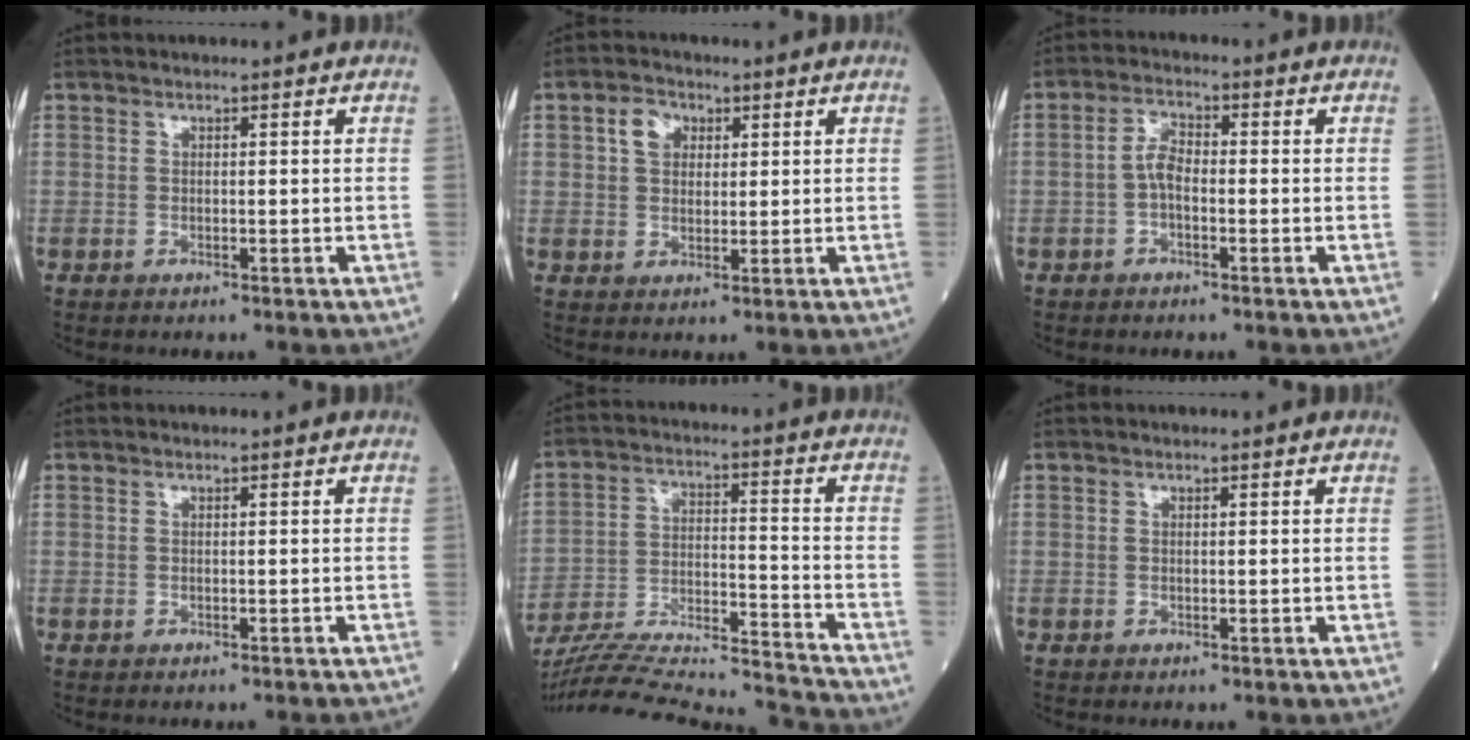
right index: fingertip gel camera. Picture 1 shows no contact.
{"total": 4.0, "force": [1.6, 2.9, 2.3], "torque": [-0.044, 0.011, 0.031]}
{"total": 3.3, "force": [-0.7, 1.4, 2.9], "torque": [-0.054, 0.009, -0.017]}
{"total": 1.0, "force": [-0.9, -0.2, 0.5], "torque": [-0.004, 0.004, -0.012]}
{"total": 24.2, "force": [-22.9, 0.6, 7.9], "torque": [-0.143, -0.013, -0.350]}
{"total": 0.0}